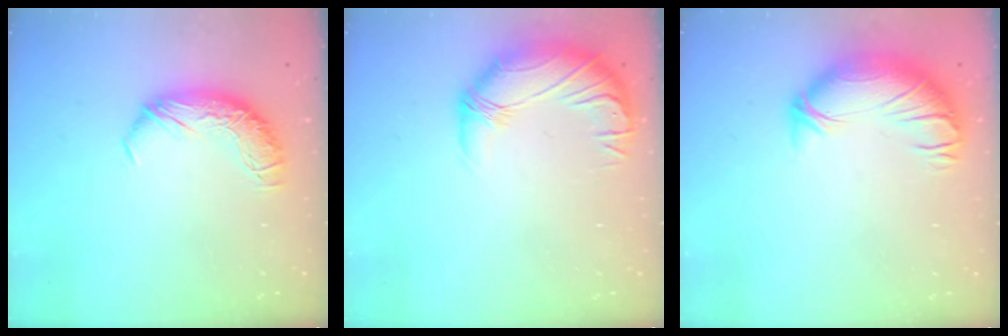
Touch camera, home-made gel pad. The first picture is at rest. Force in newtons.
{"total": 3.4, "press": 1.5, "slide": 3.1}
{"total": 3.2, "press": 0.5, "slide": 3.2}